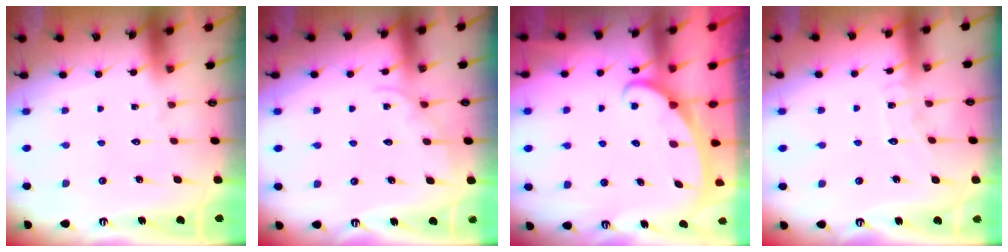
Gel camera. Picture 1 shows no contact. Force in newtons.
{"total": 2.1, "press": 2.1, "slide": 0.3}
{"total": 2.4, "press": 2.4, "slide": 0.4}
{"total": 5.3, "press": 5.2, "slide": 0.5}